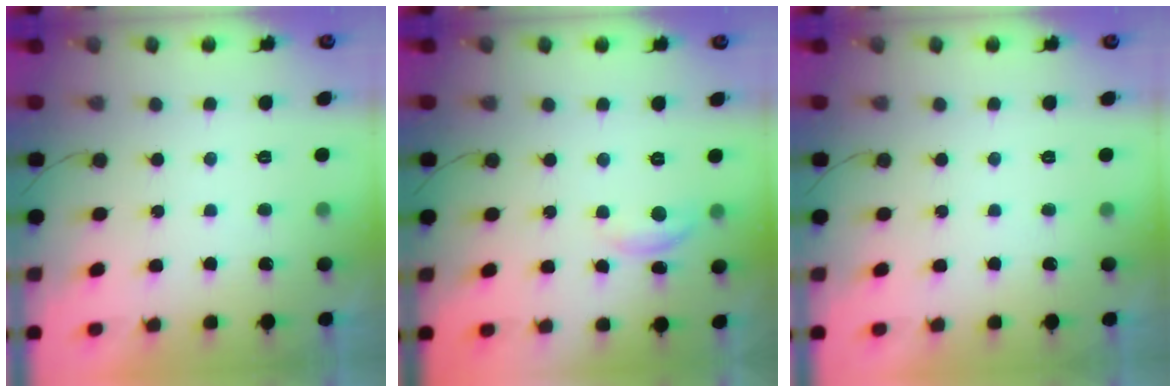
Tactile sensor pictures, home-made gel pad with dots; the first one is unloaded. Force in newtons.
{"total": 5.0, "press": 4.9, "slide": 0.2}
{"total": 0.0}